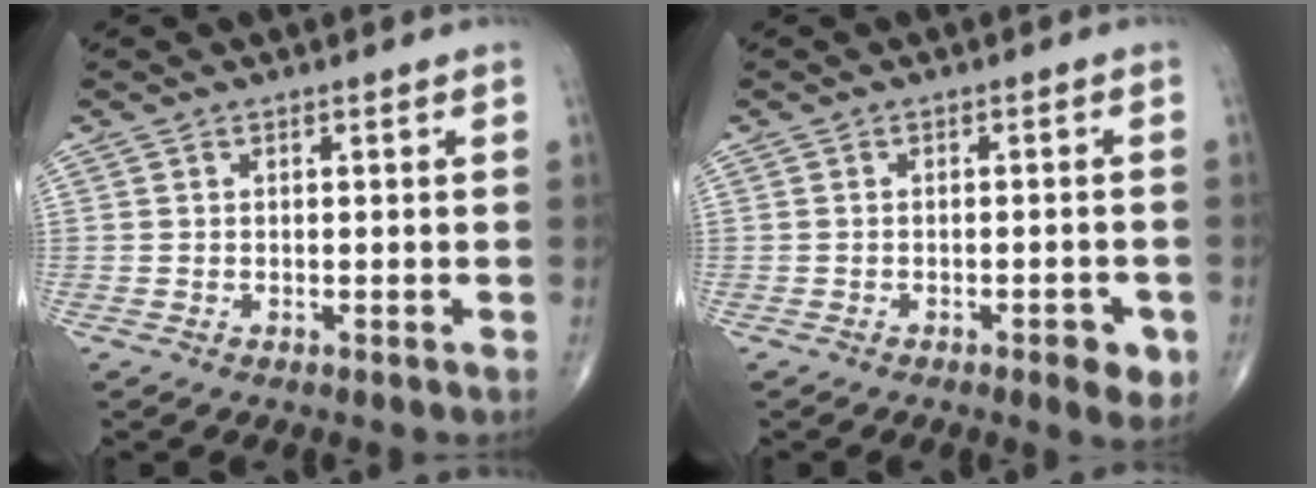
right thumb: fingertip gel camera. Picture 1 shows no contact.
{"total": 4.2, "force": [-2.0, 1.4, 3.4], "torque": [-0.031, 0.003, -0.023]}